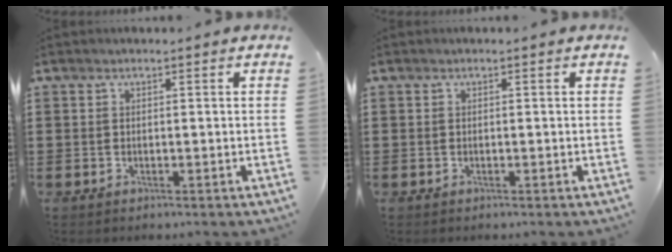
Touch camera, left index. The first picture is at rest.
{"total": 0.0}